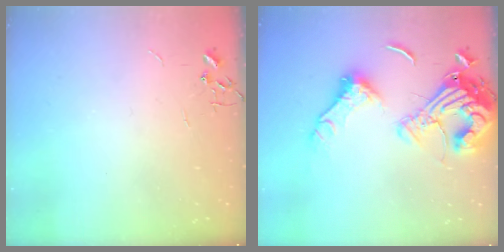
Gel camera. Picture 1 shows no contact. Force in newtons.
{"total": 18.8, "press": 18.7, "slide": 2.1}